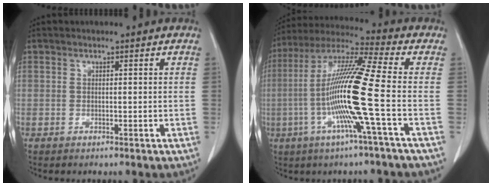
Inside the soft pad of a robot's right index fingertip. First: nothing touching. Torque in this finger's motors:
{"motor_torque": [2.14, 0.00, 1.05, 0.21]}